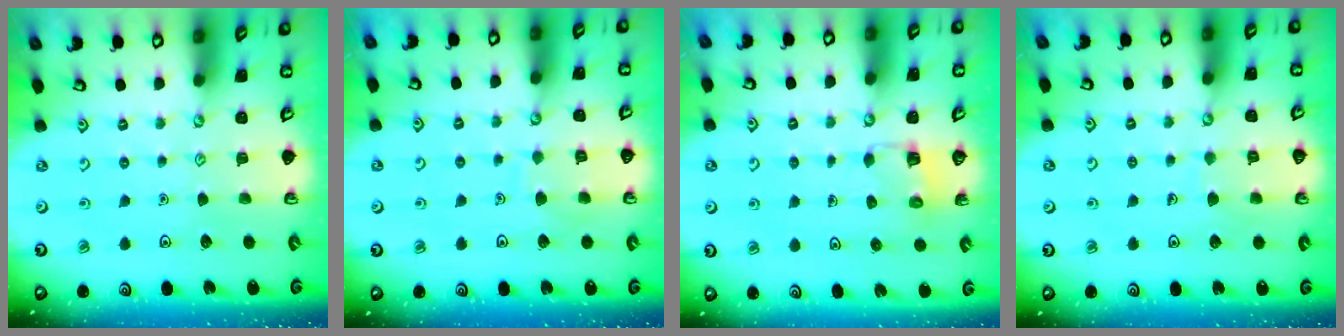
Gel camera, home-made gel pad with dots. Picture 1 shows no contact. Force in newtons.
{"total": 6.0, "press": 6.0, "slide": 0.6}
{"total": 3.1, "press": 3.1, "slide": 0.2}
{"total": 5.1, "press": 5.1, "slide": 0.5}